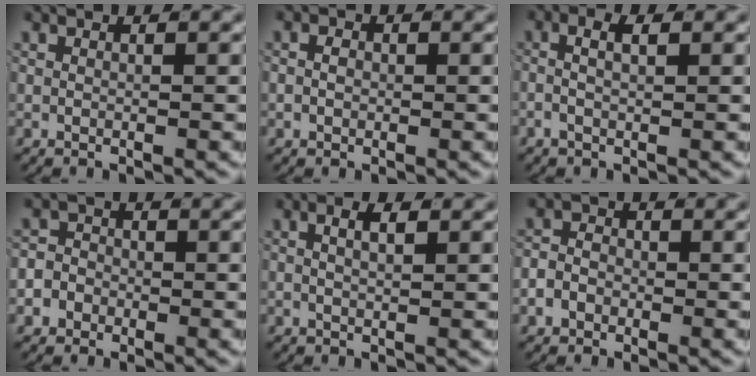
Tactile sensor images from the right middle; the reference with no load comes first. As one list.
[{"total": 1.2, "force": [-0.1, 1.0, 0.7], "torque": [-0.015, 0.001, 0.000]}, {"total": 2.1, "force": [-0.3, 0.6, 2.0], "torque": [-0.040, 0.003, -0.010]}, {"total": 3.6, "force": [-1.4, 3.2, 0.8], "torque": [-0.007, 0.000, -0.034]}, {"total": 1.9, "force": [0.4, 0.5, 1.8], "torque": [-0.023, 0.002, 0.005]}, {"total": 2.5, "force": [-1.0, 2.0, 1.2], "torque": [-0.018, 0.001, -0.022]}]